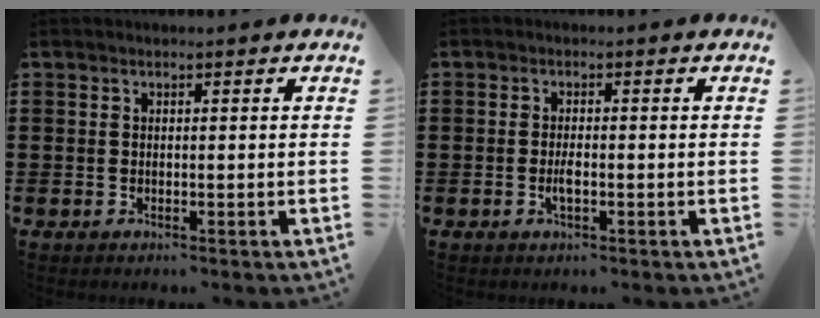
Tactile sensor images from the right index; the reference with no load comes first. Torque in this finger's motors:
{"motor_torque": [1.26, 0.06, 0.26, 0.06]}